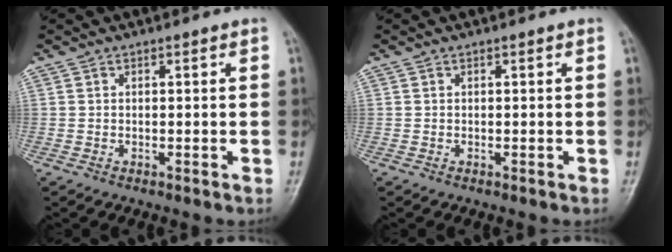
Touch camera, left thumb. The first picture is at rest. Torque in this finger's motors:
{"motor_torque": [-0.14, 0.19, 0.00, 0.00, 0.00]}